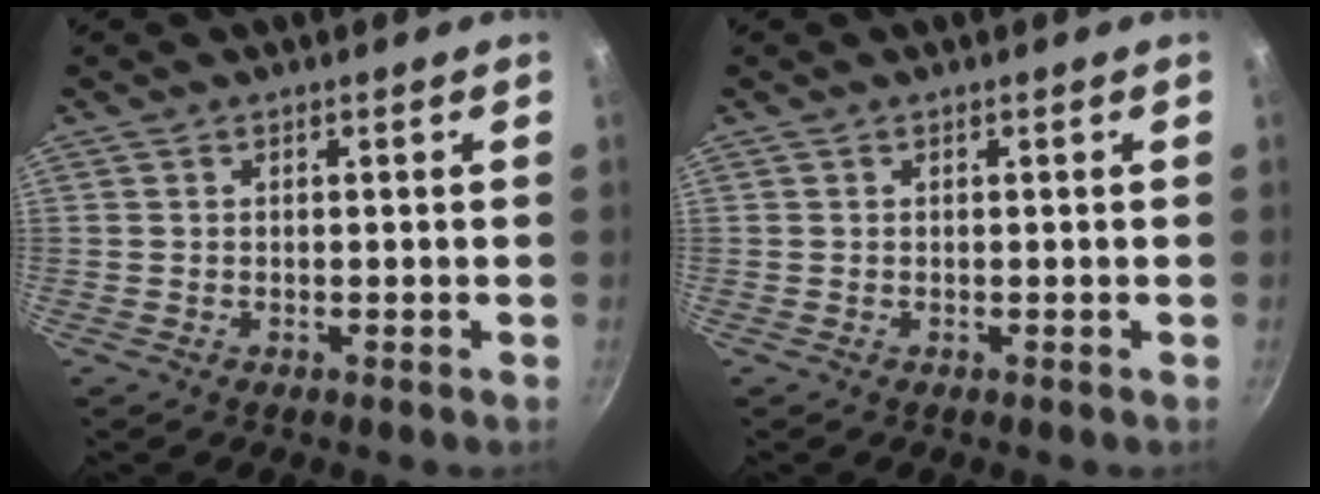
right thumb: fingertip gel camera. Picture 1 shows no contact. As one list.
[{"total": 0.0}]